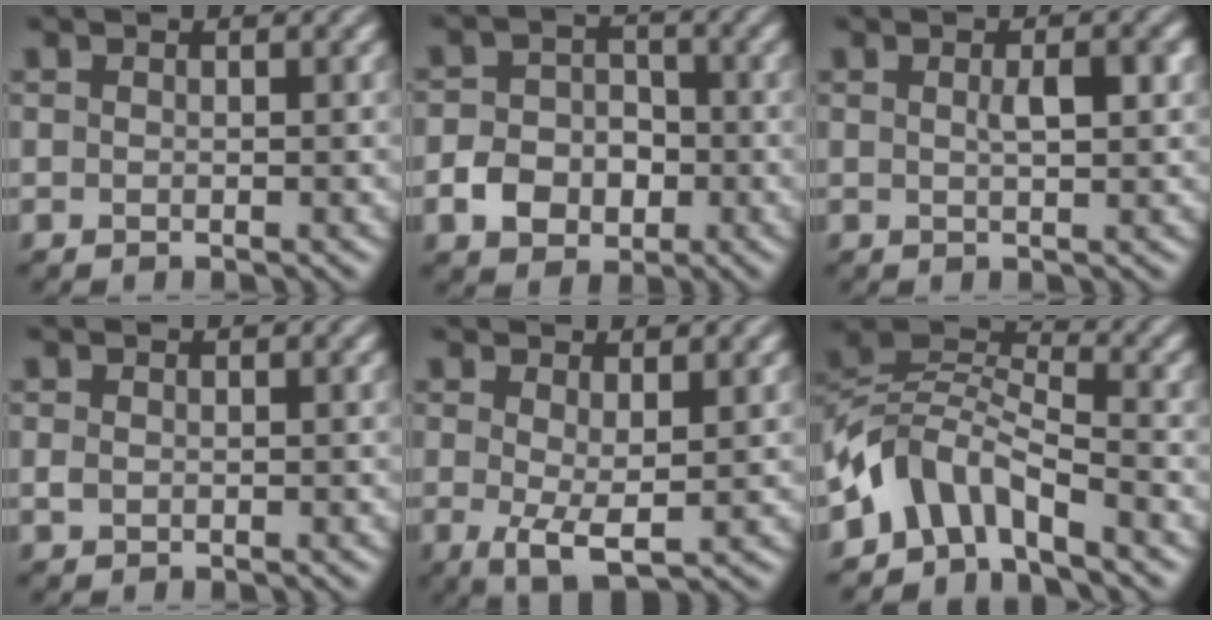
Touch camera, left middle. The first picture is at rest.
{"total": 4.6, "force": [-1.6, 3.7, 2.2], "torque": [-0.039, 0.001, -0.034]}
{"total": 2.4, "force": [0.5, 0.5, 2.3], "torque": [-0.036, 0.002, 0.009]}
{"total": 0.7, "force": [0.0, 0.5, 0.4], "torque": [-0.008, -0.002, -0.001]}
{"total": 3.2, "force": [0.1, 0.9, 3.1], "torque": [-0.060, -0.009, 0.003]}
{"total": 4.7, "force": [-3.2, 2.5, 2.4], "torque": [-0.034, 0.008, -0.074]}